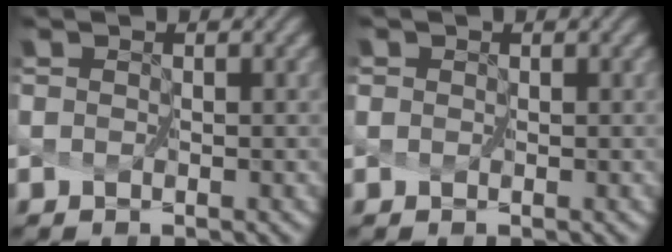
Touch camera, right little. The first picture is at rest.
{"total": 0.0}